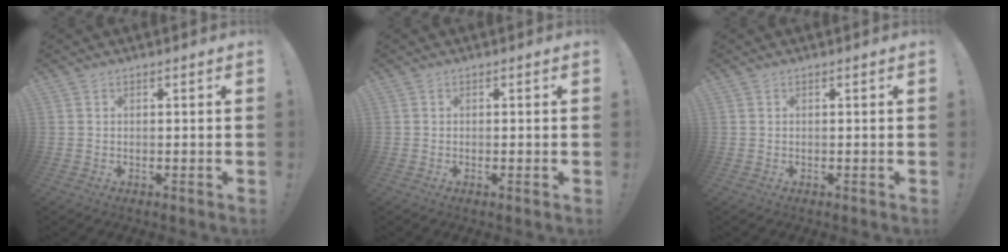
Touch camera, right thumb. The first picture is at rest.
{"total": 0.8, "force": [-0.2, 0.0, 0.8], "torque": [-0.012, -0.003, -0.004]}
{"total": 0.0}